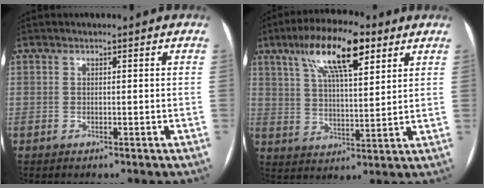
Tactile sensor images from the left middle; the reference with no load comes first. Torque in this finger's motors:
{"motor_torque": [1.54, -0.60, 0.31, 0.07]}